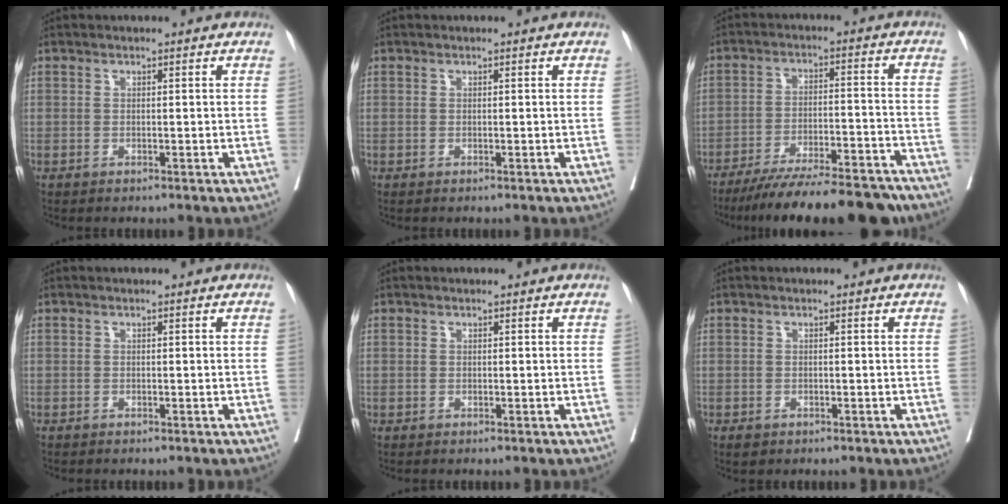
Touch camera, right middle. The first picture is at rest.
{"total": 0.0}
{"total": 18.9, "force": [-16.6, 2.7, 8.7], "torque": [-0.113, -0.006, -0.244]}
{"total": 0.0}
{"total": 0.0}
{"total": 1.1, "force": [-0.6, 0.8, 0.4], "torque": [-0.011, 0.000, -0.005]}